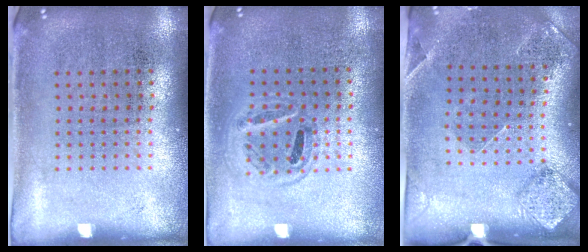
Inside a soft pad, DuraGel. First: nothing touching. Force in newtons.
{"total": 1.0, "press": 0.9, "slide": 0.3}
{"total": 1.5, "press": 1.3, "slide": 0.8}